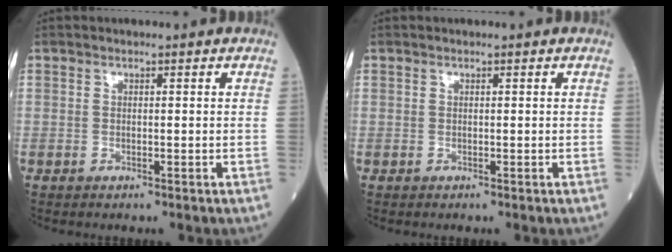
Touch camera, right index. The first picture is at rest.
{"total": 0.0}